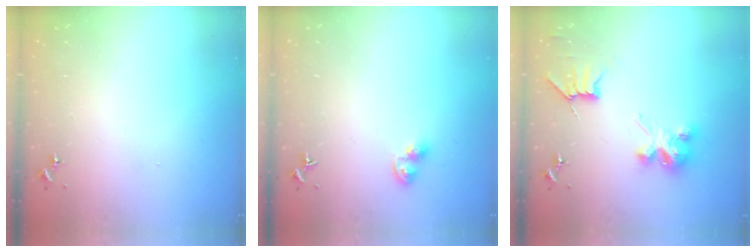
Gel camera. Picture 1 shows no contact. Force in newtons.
{"total": 6.8, "press": 6.8, "slide": 0.5}
{"total": 8.3, "press": 8.3, "slide": 0.1}